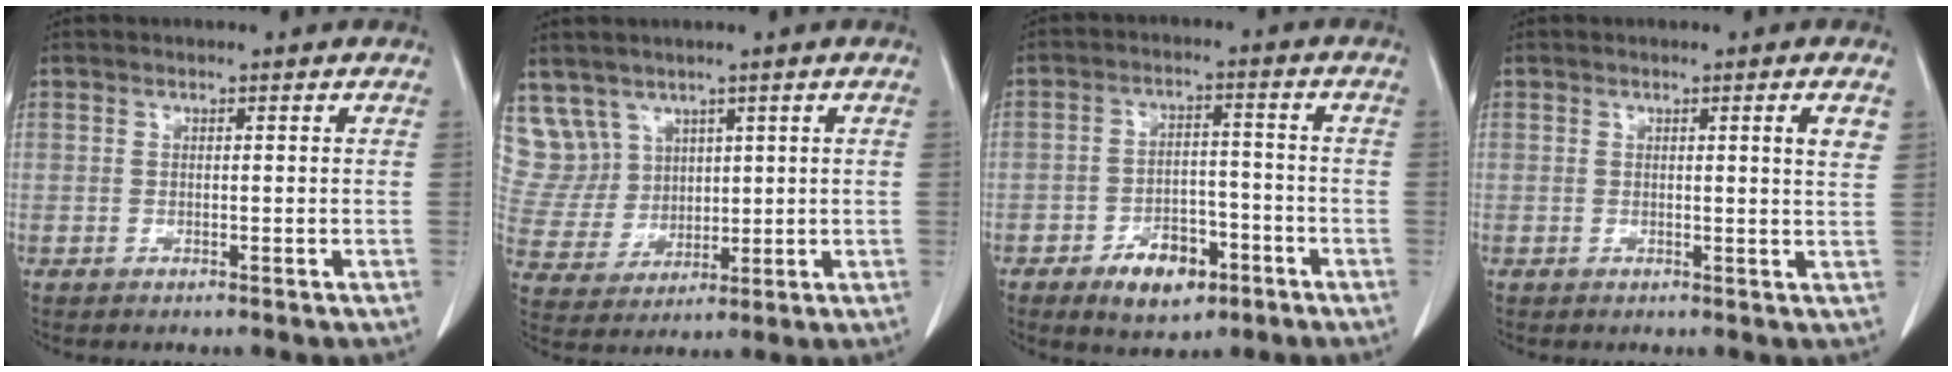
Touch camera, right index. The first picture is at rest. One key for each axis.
{"total": 8.7, "fx": 5.5, "fy": 6.8, "fz": 0.3, "tx": -0.017, "ty": 0.029, "tz": 0.127}
{"total": 7.7, "fx": -4.2, "fy": 4.3, "fz": 4.7, "tx": -0.076, "ty": 0.008, "tz": -0.064}
{"total": 2.8, "fx": 1.3, "fy": -0.2, "fz": 2.5, "tx": -0.033, "ty": -0.005, "tz": 0.015}